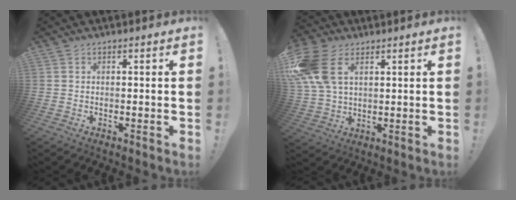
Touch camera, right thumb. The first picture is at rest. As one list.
[{"total": 14.3, "force": [5.6, 9.2, 9.5], "torque": [-0.196, -0.009, 0.111]}]